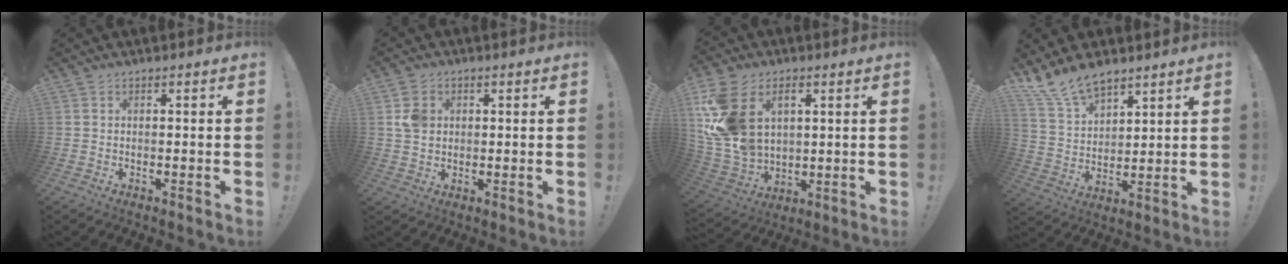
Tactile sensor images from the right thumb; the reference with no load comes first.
{"total": 5.2, "force": [1.4, 4.3, 2.7], "torque": [-0.037, 0.006, 0.027]}
{"total": 17.7, "force": [5.9, 12.5, 11.1], "torque": [-0.229, -0.027, 0.112]}
{"total": 11.8, "force": [9.9, 5.0, 3.9], "torque": [-0.088, -0.063, 0.192]}